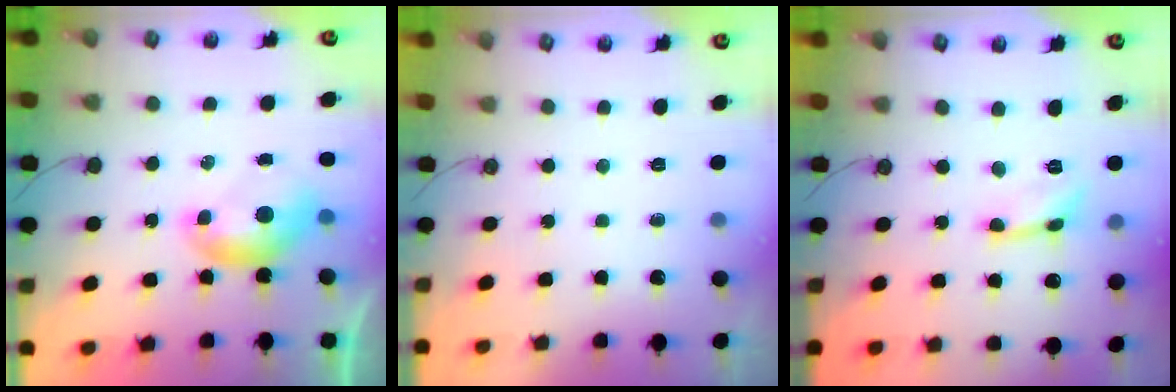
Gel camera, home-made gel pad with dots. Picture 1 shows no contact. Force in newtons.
{"total": 0.0}
{"total": 0.0}